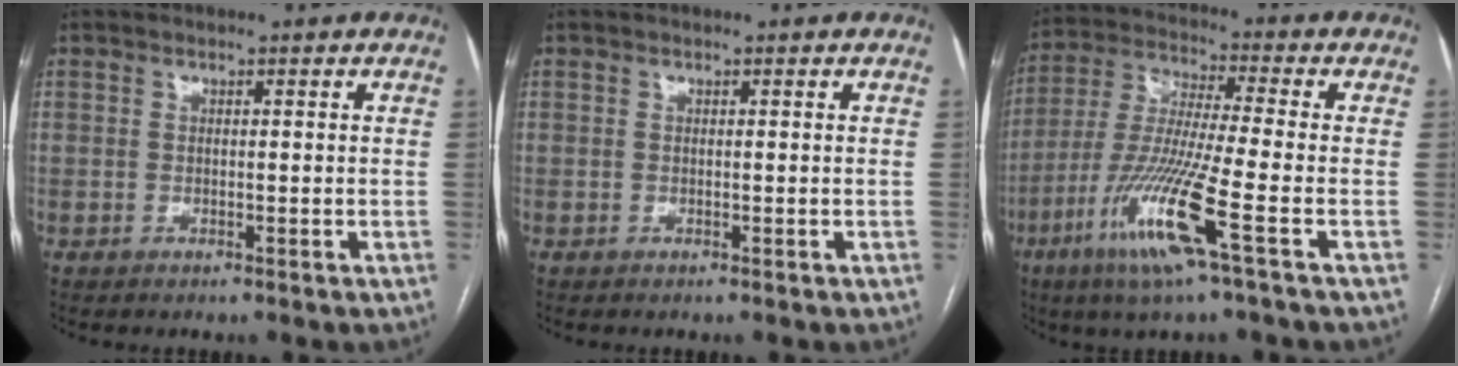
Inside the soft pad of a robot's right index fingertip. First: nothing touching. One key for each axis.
{"total": 0.0}
{"total": 14.0, "fx": -6.2, "fy": -0.7, "fz": 12.6, "tx": -0.264, "ty": -0.026, "tz": -0.123}